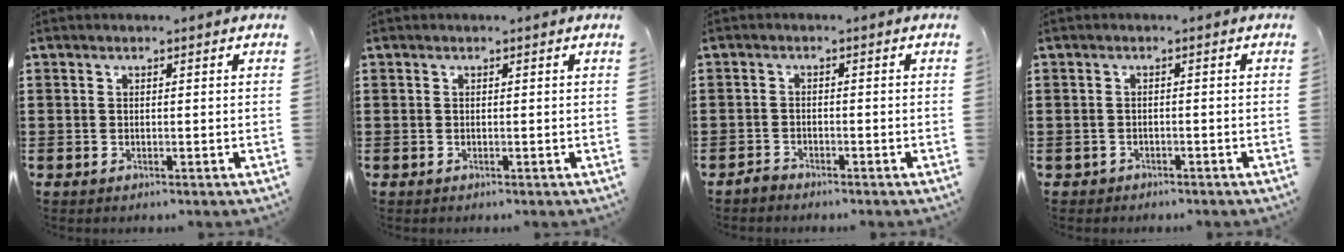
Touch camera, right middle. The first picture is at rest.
{"total": 0.0}
{"total": 1.5, "force": [-1.4, 0.5, 0.3], "torque": [-0.010, 0.002, -0.030]}
{"total": 1.0, "force": [-0.9, 0.4, 0.0], "torque": [-0.002, 0.002, -0.022]}